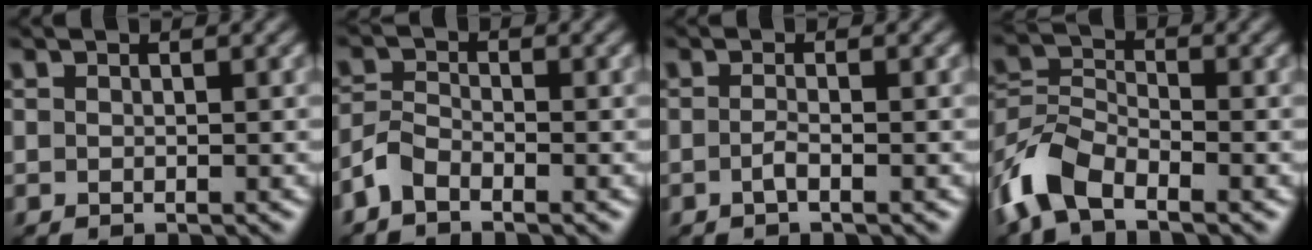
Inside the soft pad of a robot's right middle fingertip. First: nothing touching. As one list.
[{"total": 2.3, "force": [-1.7, 1.0, 1.3], "torque": [-0.026, 0.004, -0.043]}, {"total": 1.1, "force": [-0.5, 0.3, 0.9], "torque": [-0.019, -0.001, -0.011]}, {"total": 5.9, "force": [-4.0, 2.8, 3.4], "torque": [-0.073, 0.000, -0.094]}]